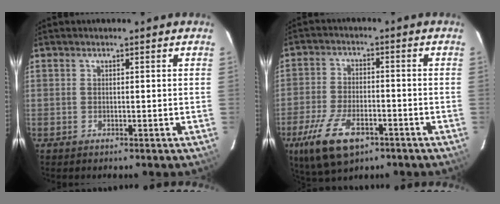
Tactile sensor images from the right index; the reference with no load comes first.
{"total": 12.5, "force": [-6.9, 5.9, 8.6], "torque": [-0.195, -0.021, -0.122]}